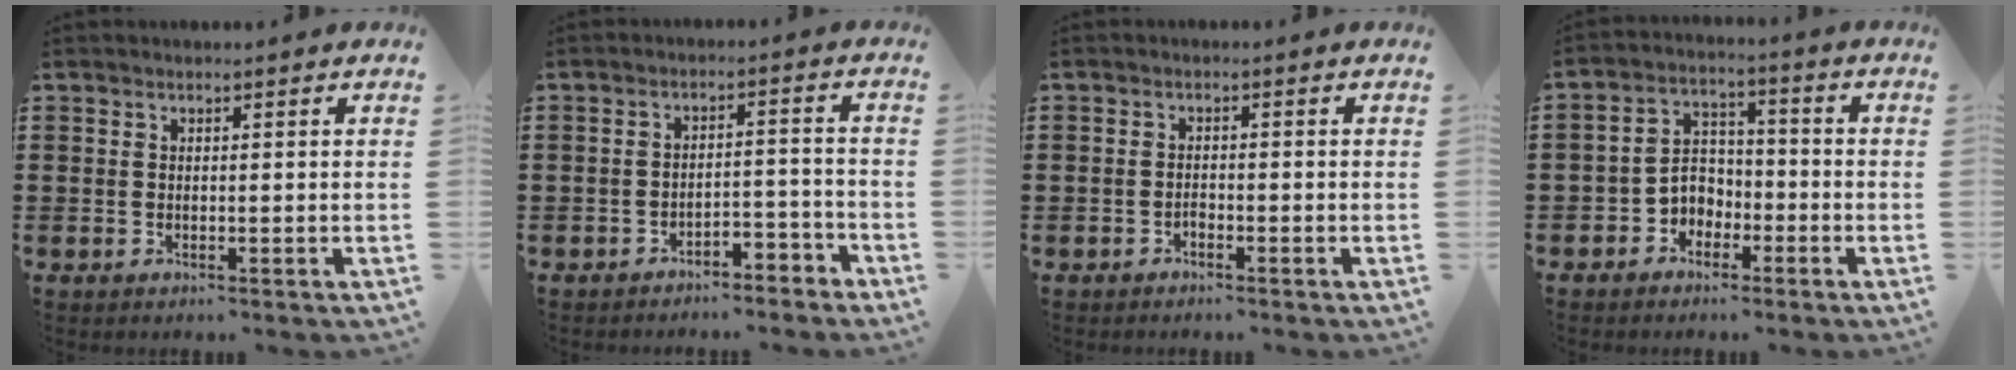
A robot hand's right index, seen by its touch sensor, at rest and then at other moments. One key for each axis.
{"total": 3.6, "fx": -3.5, "fy": 0.6, "fz": 0.7, "tx": -0.015, "ty": 0.010, "tz": -0.072}
{"total": 0.9, "fx": -0.7, "fy": 0.3, "fz": 0.3, "tx": -0.008, "ty": -0.002, "tz": -0.015}
{"total": 4.1, "fx": -2.6, "fy": 2.9, "fz": 1.0, "tx": -0.031, "ty": 0.006, "tz": -0.056}